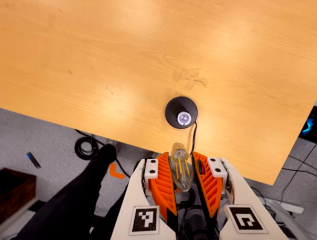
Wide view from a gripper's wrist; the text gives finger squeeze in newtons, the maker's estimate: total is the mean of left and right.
{"total": 12.5, "left": 13.9, "right": 11.0}